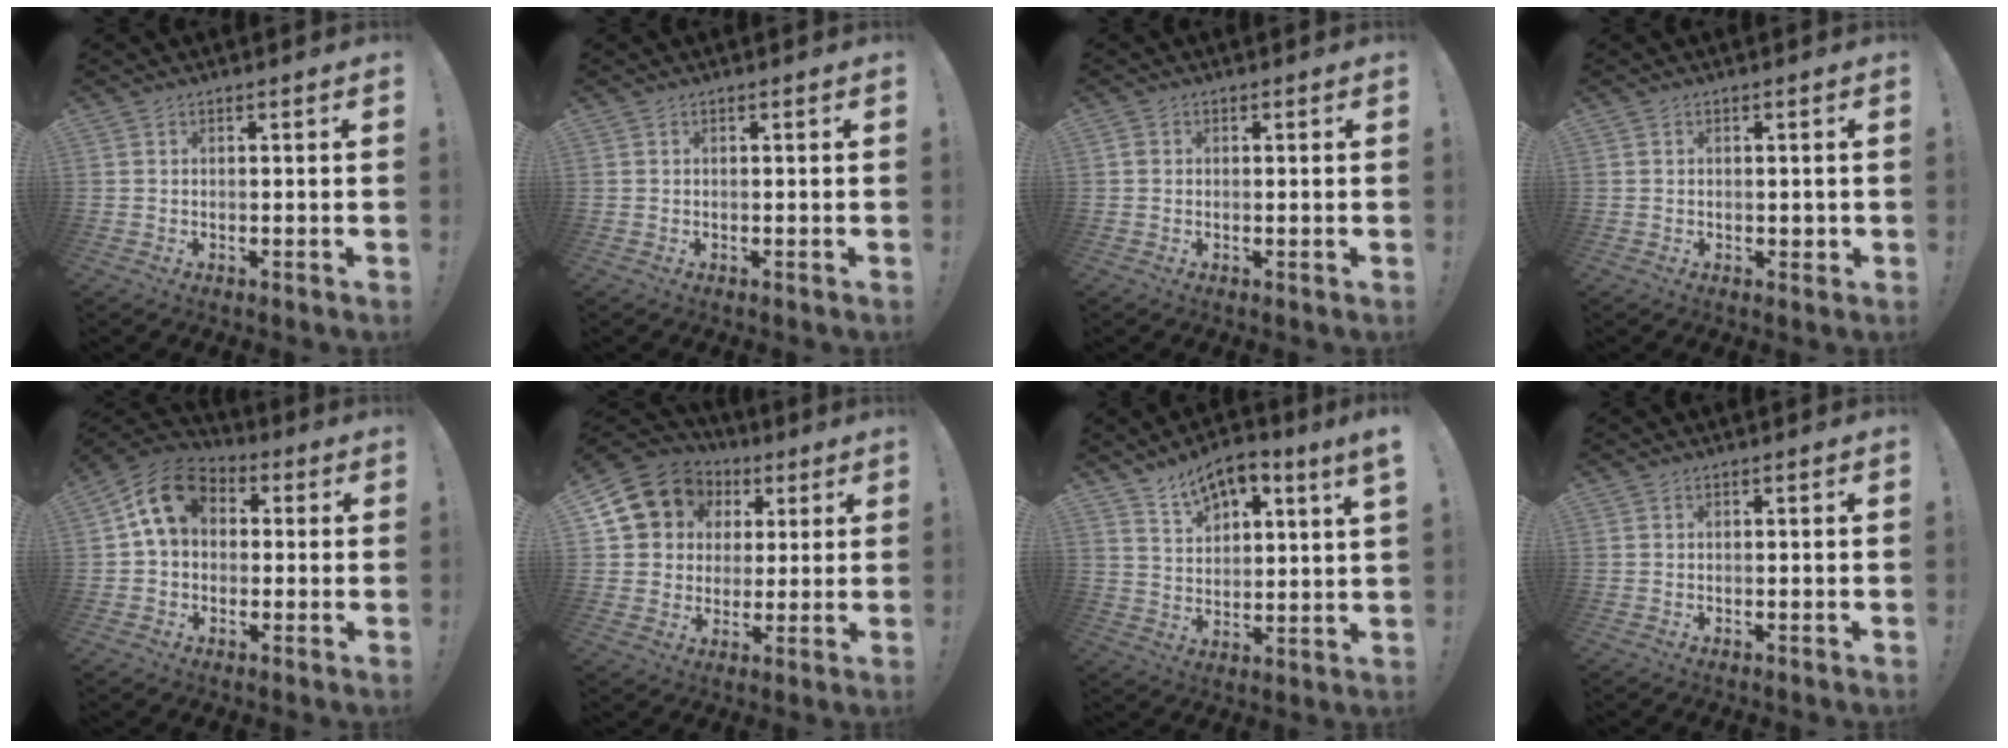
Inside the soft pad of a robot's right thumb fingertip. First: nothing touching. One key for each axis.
{"total": 0.0}
{"total": 1.0, "fx": 0.1, "fy": 0.8, "fz": 0.7, "tx": -0.019, "ty": 0.008, "tz": 0.004}
{"total": 1.5, "fx": 0.0, "fy": 1.2, "fz": 0.9, "tx": -0.014, "ty": 0.004, "tz": 0.001}
{"total": 13.3, "fx": 3.8, "fy": 10.2, "fz": 7.7, "tx": -0.118, "ty": 0.012, "tz": 0.079}
{"total": 12.7, "fx": 5.2, "fy": 10.7, "fz": 4.2, "tx": -0.066, "ty": -0.024, "tz": 0.114}
{"total": 8.3, "fx": 6.6, "fy": 2.8, "fz": 4.3, "tx": -0.074, "ty": -0.033, "tz": 0.118}
{"total": 0.0}